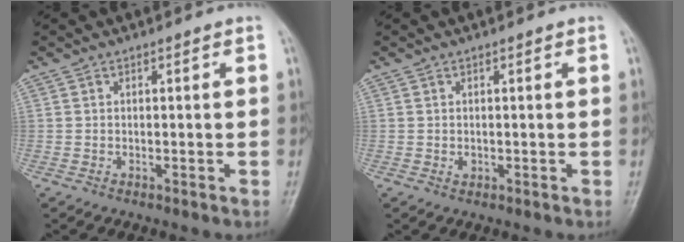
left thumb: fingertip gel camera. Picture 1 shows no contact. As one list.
[{"total": 1.0, "force": [-0.1, 0.7, 0.6], "torque": [-0.005, 0.000, 0.000]}]